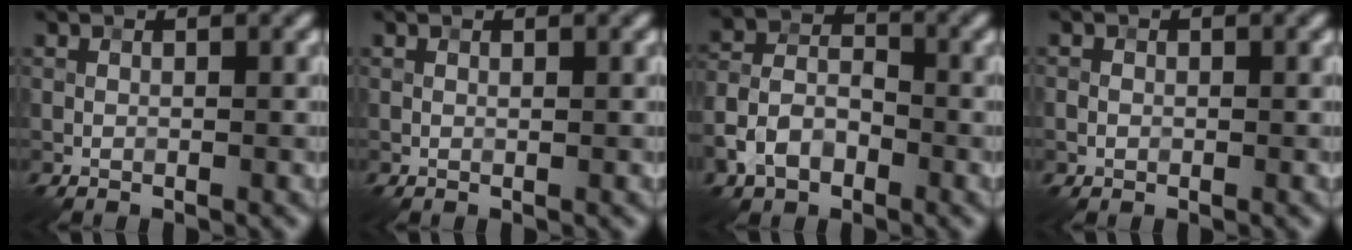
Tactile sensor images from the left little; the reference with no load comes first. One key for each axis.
{"total": 0.0}
{"total": 4.9, "fx": -2.5, "fy": 3.3, "fz": 2.6, "tx": -0.054, "ty": 0.003, "tz": -0.053}
{"total": 0.9, "fx": -0.1, "fy": 0.8, "fz": 0.4, "tx": -0.006, "ty": 0.000, "tz": -0.005}